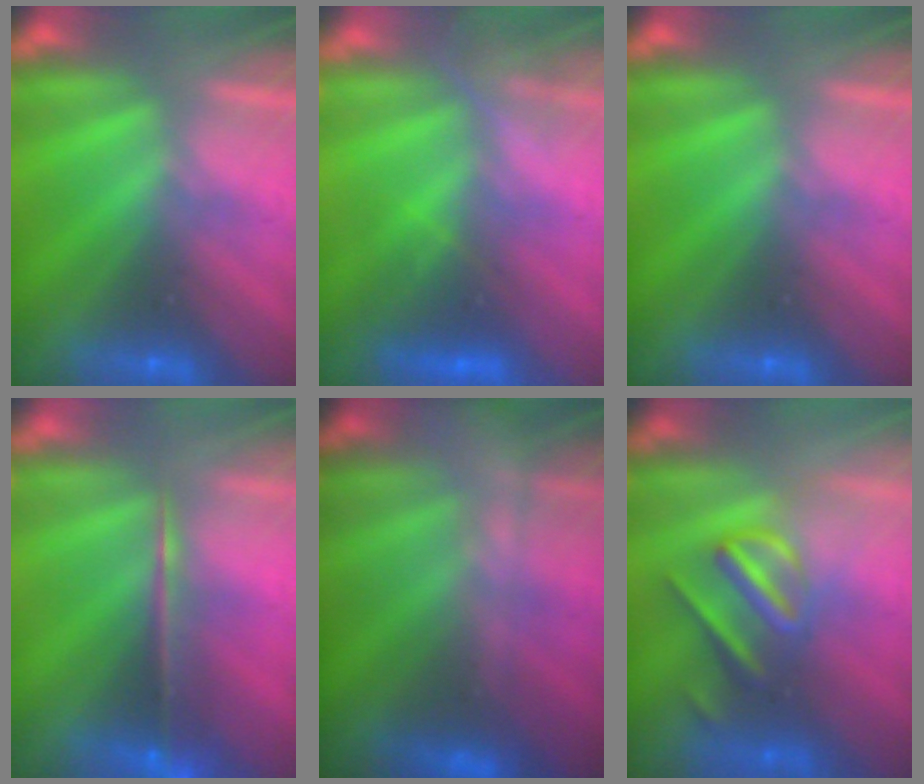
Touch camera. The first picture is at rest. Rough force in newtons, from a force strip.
{"total": 4.4}
{"total": 0.0}
{"total": 7.4}
{"total": 7.7}
{"total": 3.0}